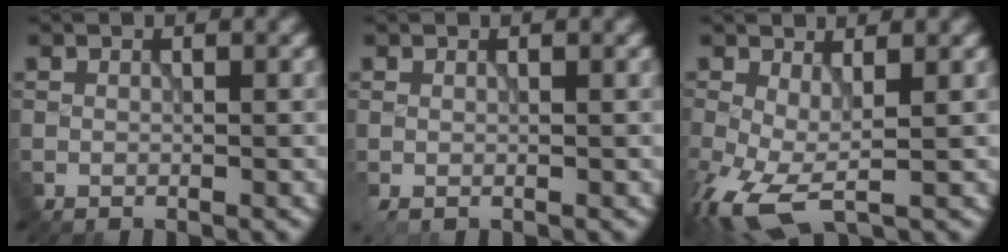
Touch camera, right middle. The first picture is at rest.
{"total": 0.7, "force": [0.2, 0.1, 0.6], "torque": [-0.014, 0.002, 0.003]}
{"total": 6.2, "force": [-1.8, 2.7, 5.3], "torque": [-0.129, -0.015, -0.033]}